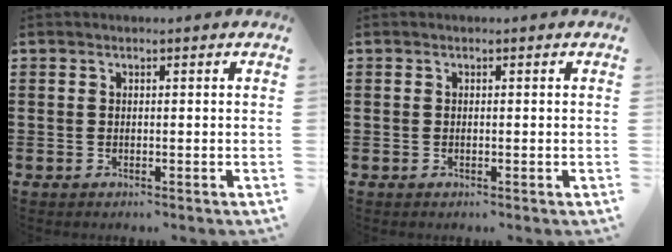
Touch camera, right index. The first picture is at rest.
{"total": 0.0}